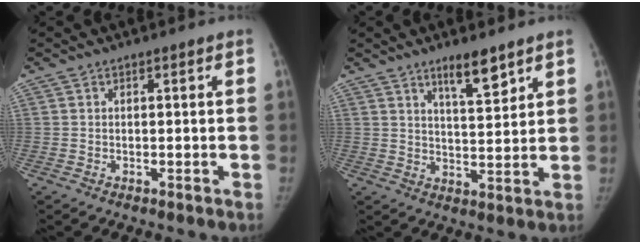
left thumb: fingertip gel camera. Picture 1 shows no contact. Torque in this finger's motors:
{"motor_torque": [0.42, -0.32, 0.69, -0.31, 0.01]}